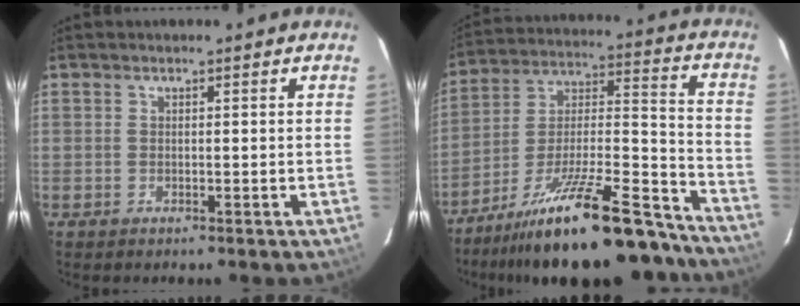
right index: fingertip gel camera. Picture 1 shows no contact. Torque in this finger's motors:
{"motor_torque": [1.55, -0.59, 1.06, 0.21]}